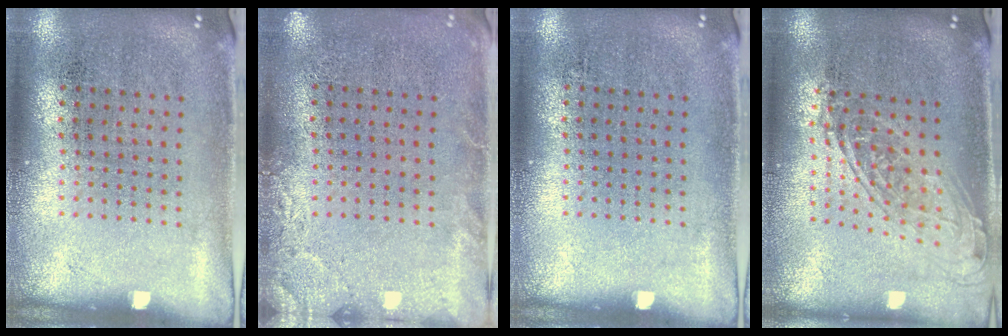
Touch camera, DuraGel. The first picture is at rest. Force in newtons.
{"total": 2.0, "press": 2.0, "slide": 0.3}
{"total": 0.0}
{"total": 1.8, "press": 1.4, "slide": 1.1}